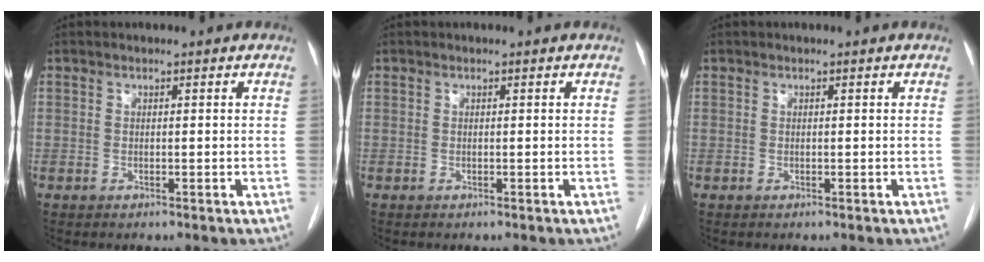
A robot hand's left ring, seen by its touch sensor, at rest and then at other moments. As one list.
[{"total": 0.0}, {"total": 0.0}]